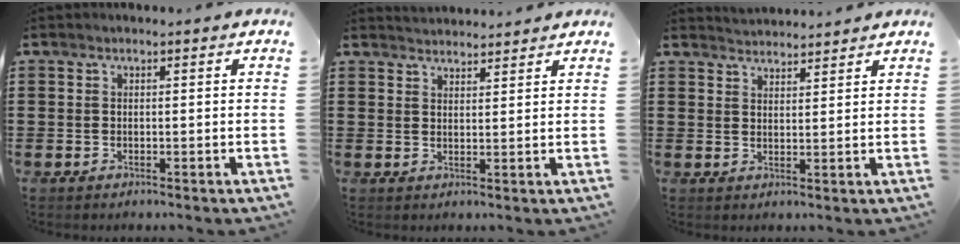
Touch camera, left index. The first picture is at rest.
{"total": 2.3, "force": [2.3, -0.1, -0.4], "torque": [0.002, -0.003, 0.045]}
{"total": 2.5, "force": [2.4, -0.2, -0.6], "torque": [0.004, -0.006, 0.048]}